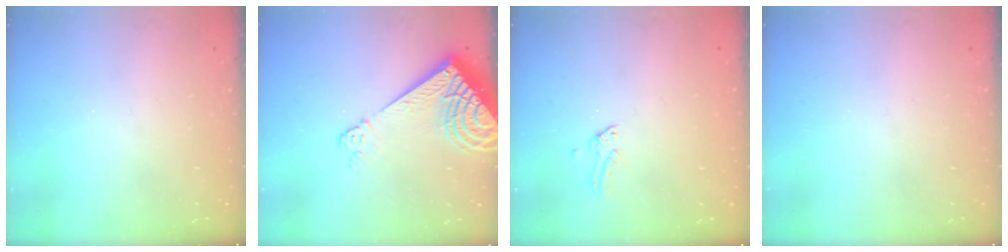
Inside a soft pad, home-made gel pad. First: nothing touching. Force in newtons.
{"total": 13.3, "press": 13.2, "slide": 2.1}
{"total": 0.0}
{"total": 0.0}